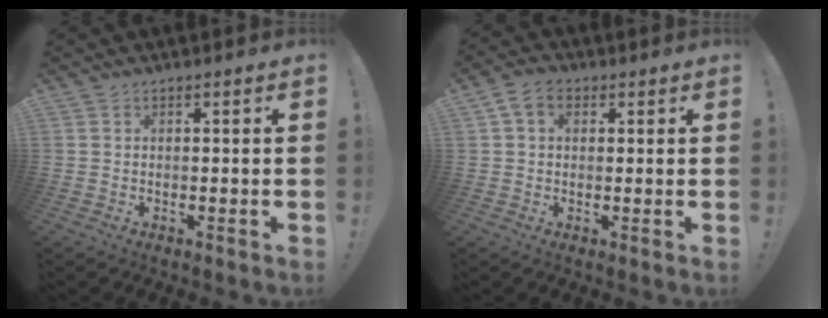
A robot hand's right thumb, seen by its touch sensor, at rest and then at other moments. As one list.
[{"total": 5.8, "force": [2.1, 4.1, 3.5], "torque": [-0.063, 0.006, 0.043]}]